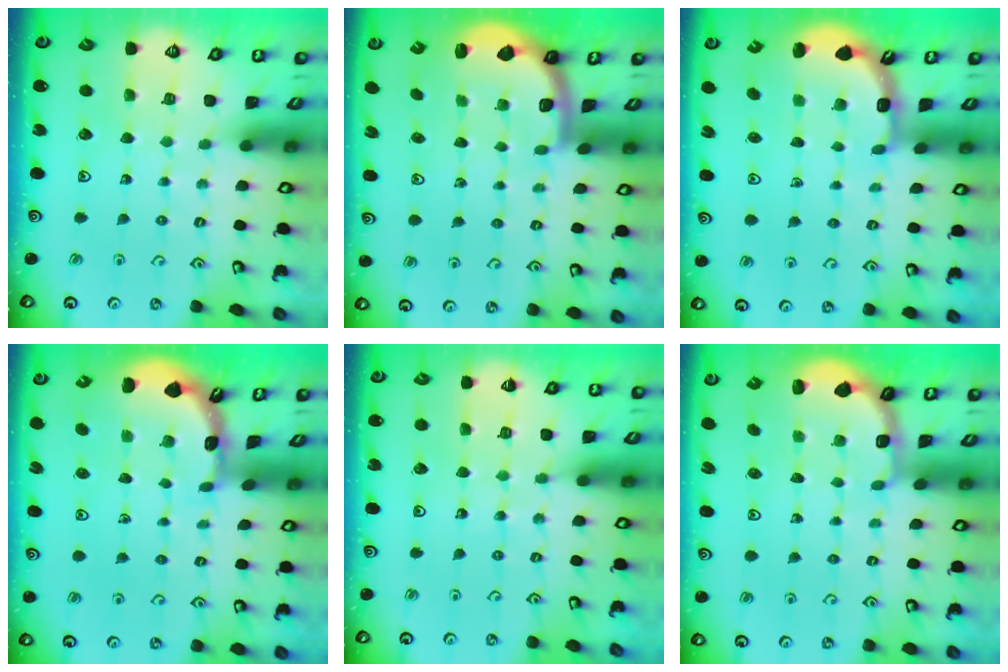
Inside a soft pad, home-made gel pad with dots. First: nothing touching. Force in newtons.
{"total": 2.0, "press": 2.0, "slide": 0.5}
{"total": 2.1, "press": 1.9, "slide": 0.8}
{"total": 1.8, "press": 1.8, "slide": 0.1}
{"total": 3.3, "press": 3.2, "slide": 0.3}
{"total": 1.9, "press": 1.6, "slide": 1.0}